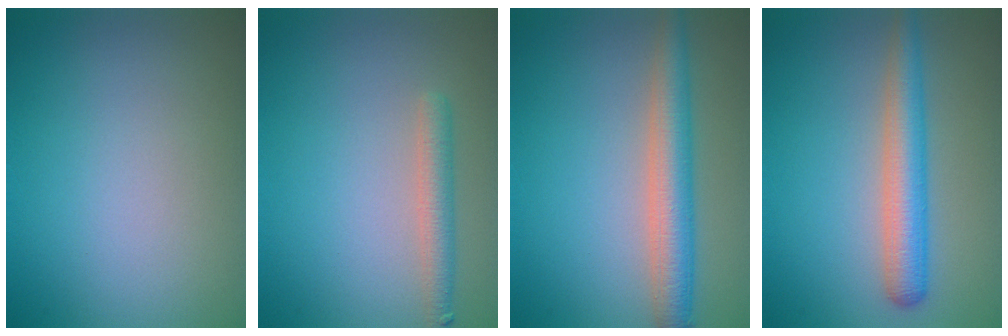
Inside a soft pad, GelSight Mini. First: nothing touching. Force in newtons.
{"total": 2.2, "press": 2.2, "slide": 0.1}
{"total": 4.4, "press": 4.4, "slide": 0.2}
{"total": 4.1, "press": 4.0, "slide": 0.2}